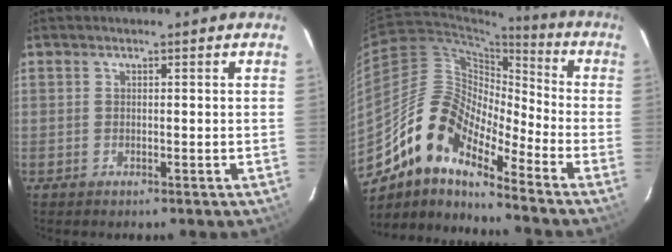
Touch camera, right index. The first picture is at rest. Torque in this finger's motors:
{"motor_torque": [0.27, -0.14, -0.21, -0.21]}